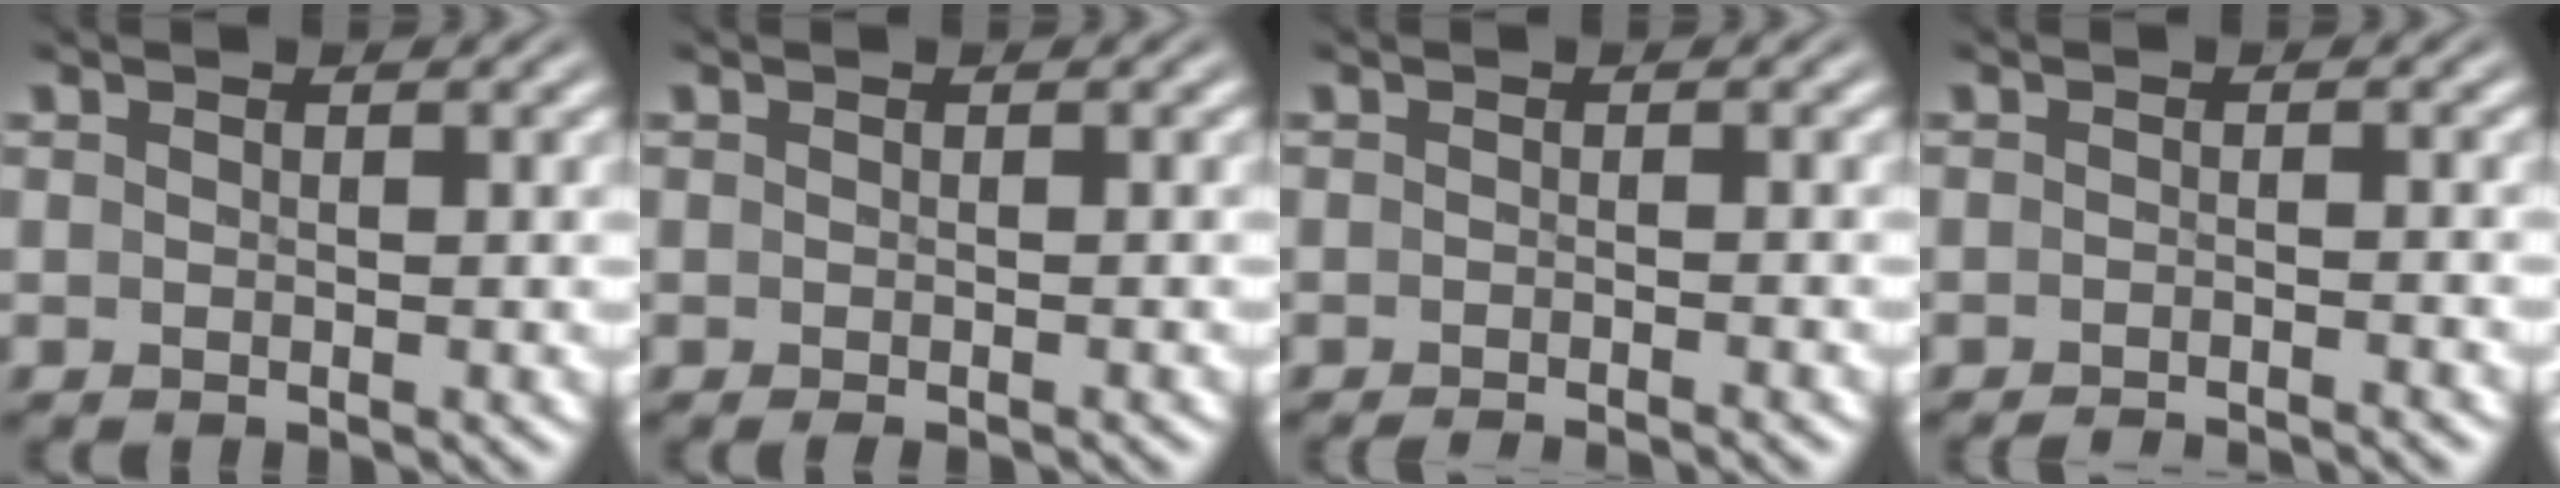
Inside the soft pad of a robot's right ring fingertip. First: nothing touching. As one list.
[{"total": 0.8, "force": [-0.8, 0.0, 0.3], "torque": [-0.001, 0.005, -0.012]}, {"total": 2.5, "force": [-2.4, 0.0, 0.4], "torque": [-0.001, -0.003, -0.037]}, {"total": 3.6, "force": [-3.5, 0.1, 0.4], "torque": [-0.002, -0.008, -0.053]}]